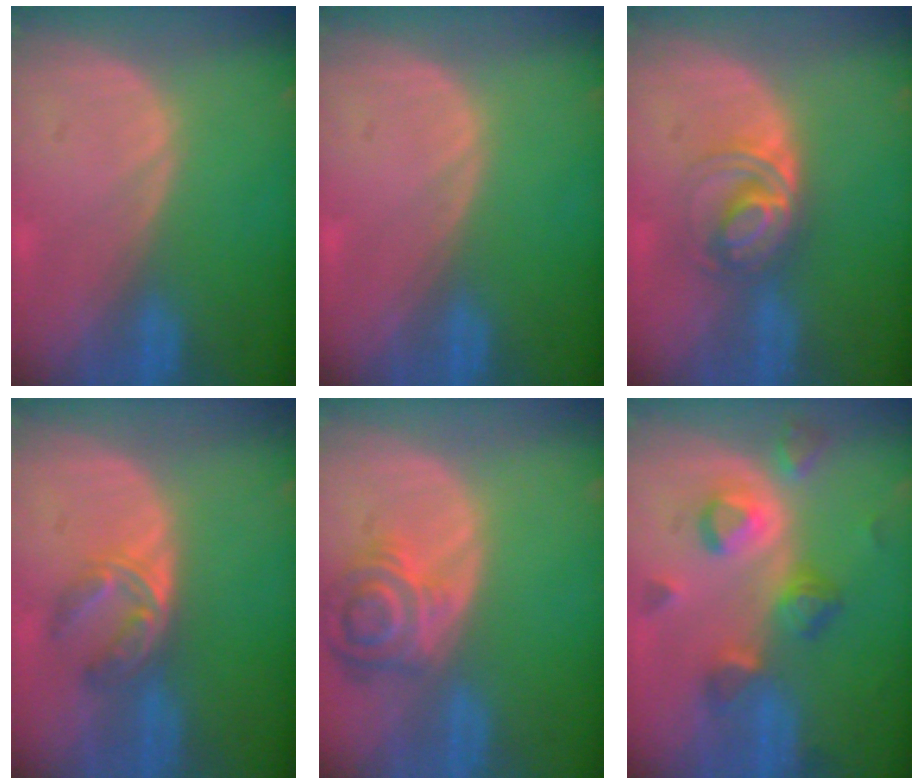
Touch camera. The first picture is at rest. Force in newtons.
{"total": 0.0}
{"total": 5.8, "press": 5.4, "slide": 2.0}
{"total": 5.7, "press": 4.7, "slide": 3.3}
{"total": 7.2, "press": 6.5, "slide": 3.0}
{"total": 7.2, "press": 7.2, "slide": 1.0}